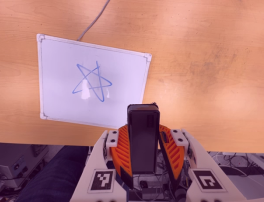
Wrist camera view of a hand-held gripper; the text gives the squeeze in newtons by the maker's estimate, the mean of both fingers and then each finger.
{"total": 6.2, "left": 5.6, "right": 6.7}